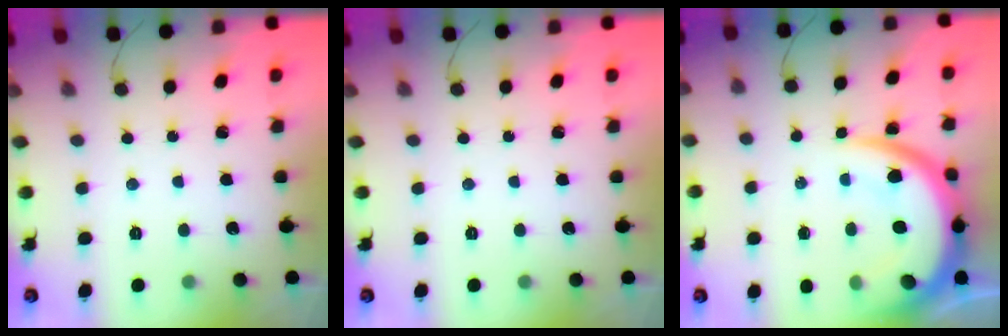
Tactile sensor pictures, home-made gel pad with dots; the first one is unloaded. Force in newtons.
{"total": 0.0}
{"total": 15.0, "press": 14.9, "slide": 1.3}